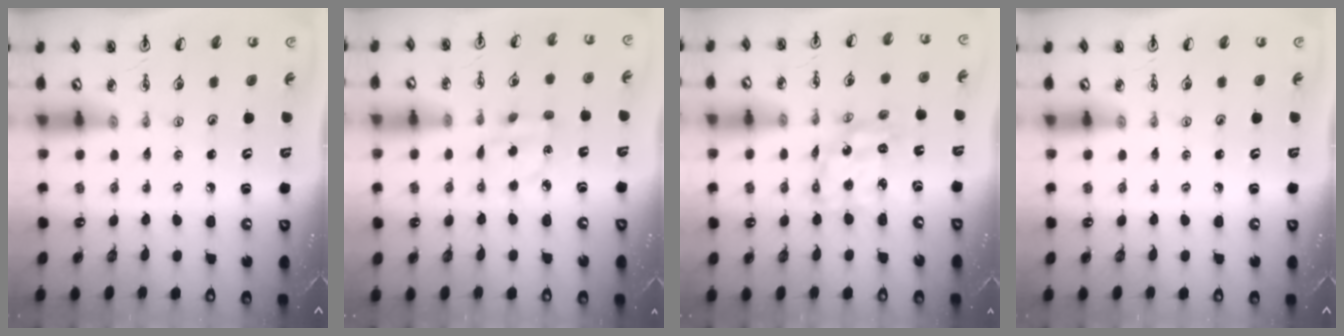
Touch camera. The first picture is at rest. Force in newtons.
{"total": 3.4, "press": 3.4, "slide": 0.1}
{"total": 10.1, "press": 10.0, "slide": 0.9}
{"total": 0.0}